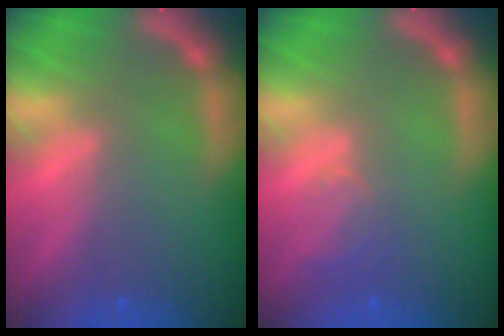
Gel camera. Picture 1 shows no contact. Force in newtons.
{"total": 2.0}